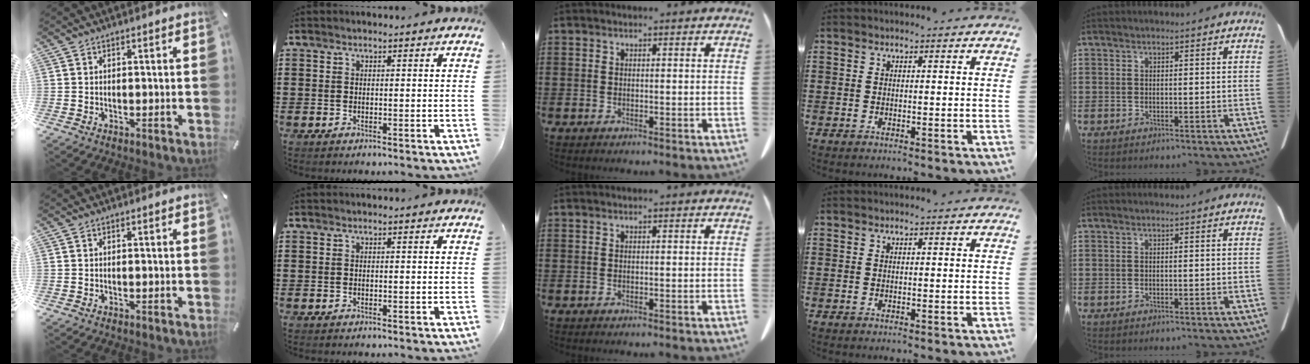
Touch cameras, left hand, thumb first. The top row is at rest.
{}